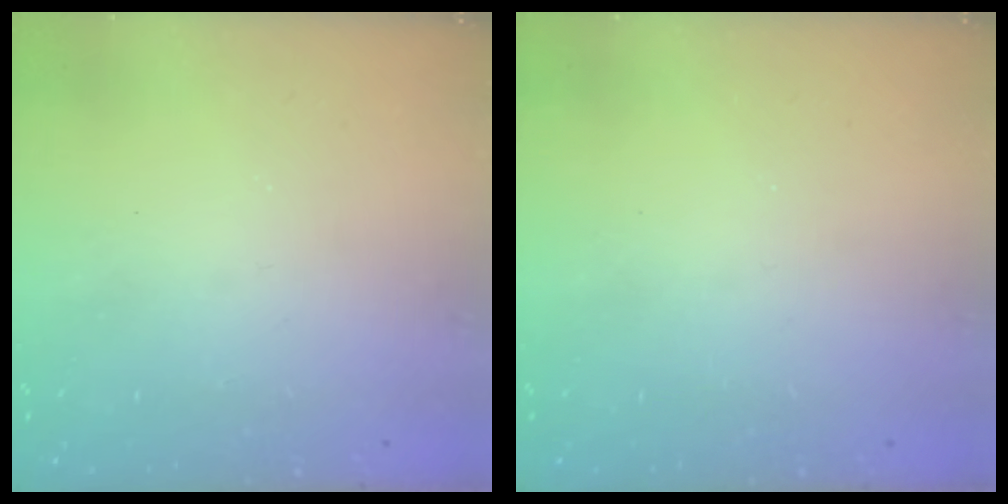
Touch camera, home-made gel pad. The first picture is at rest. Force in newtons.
{"total": 0.0}